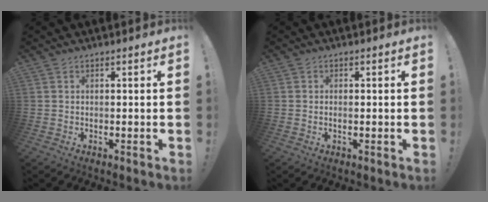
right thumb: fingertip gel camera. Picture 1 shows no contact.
{"total": 0.8, "force": [-0.3, 0.1, 0.7], "torque": [-0.007, -0.002, -0.007]}